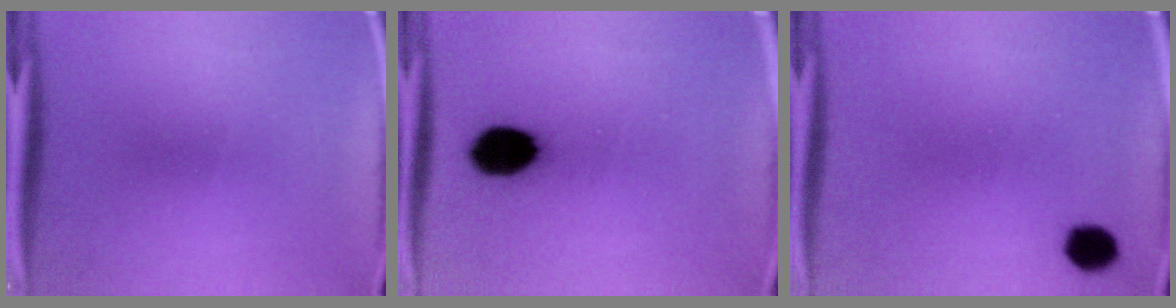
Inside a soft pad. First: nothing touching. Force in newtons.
{"total": 10.1}
{"total": 3.2}